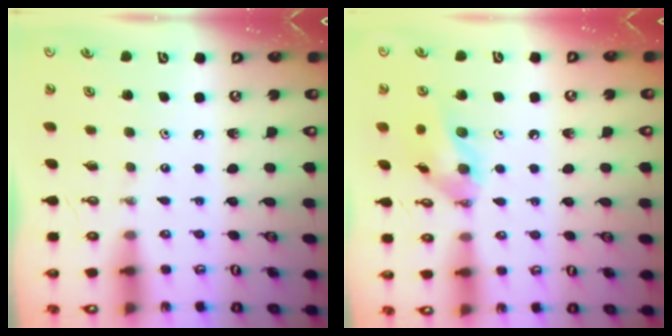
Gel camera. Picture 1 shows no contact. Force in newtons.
{"total": 12.2, "press": 12.0, "slide": 2.0}